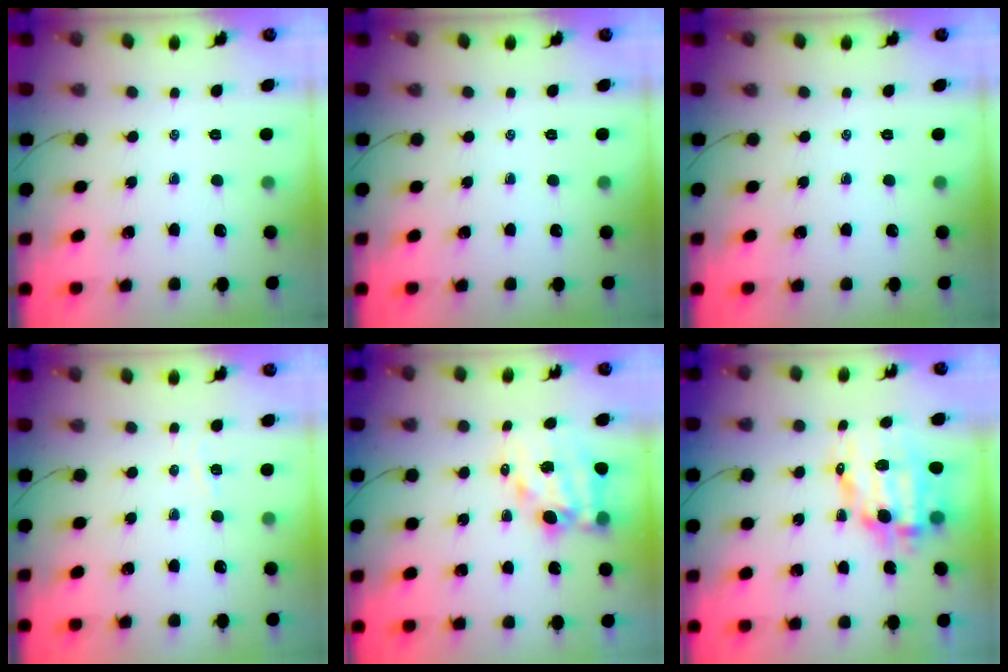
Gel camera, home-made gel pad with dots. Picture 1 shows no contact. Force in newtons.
{"total": 0.0}
{"total": 0.0}
{"total": 3.5, "press": 3.4, "slide": 0.9}
{"total": 12.3, "press": 11.8, "slide": 3.4}
{"total": 11.9, "press": 11.5, "slide": 2.7}